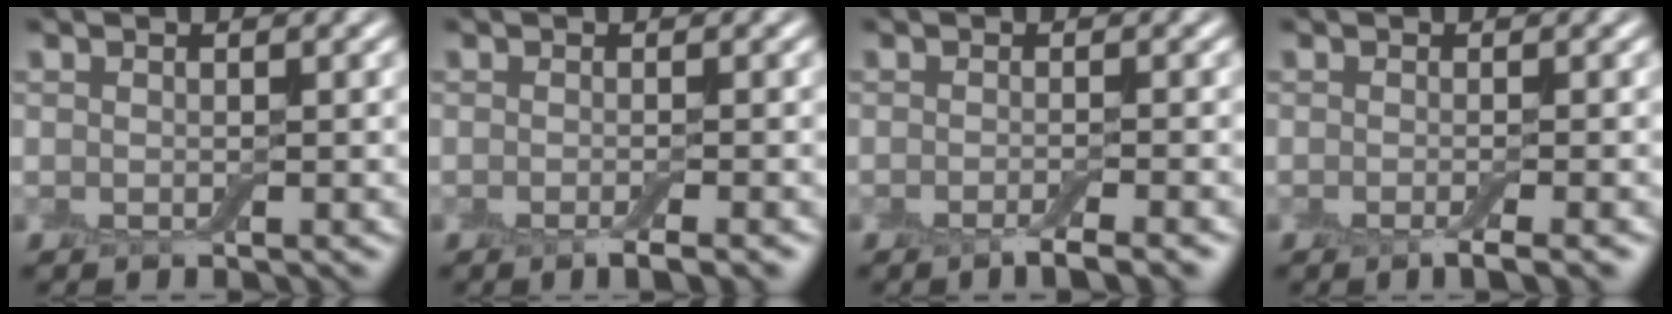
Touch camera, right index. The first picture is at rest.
{"total": 2.4, "force": [-1.2, 0.5, 2.0], "torque": [-0.022, -0.002, -0.023]}
{"total": 2.8, "force": [-1.7, 0.5, 2.1], "torque": [-0.023, -0.001, -0.033]}
{"total": 2.4, "force": [-1.1, 0.5, 2.1], "torque": [-0.024, -0.004, -0.024]}